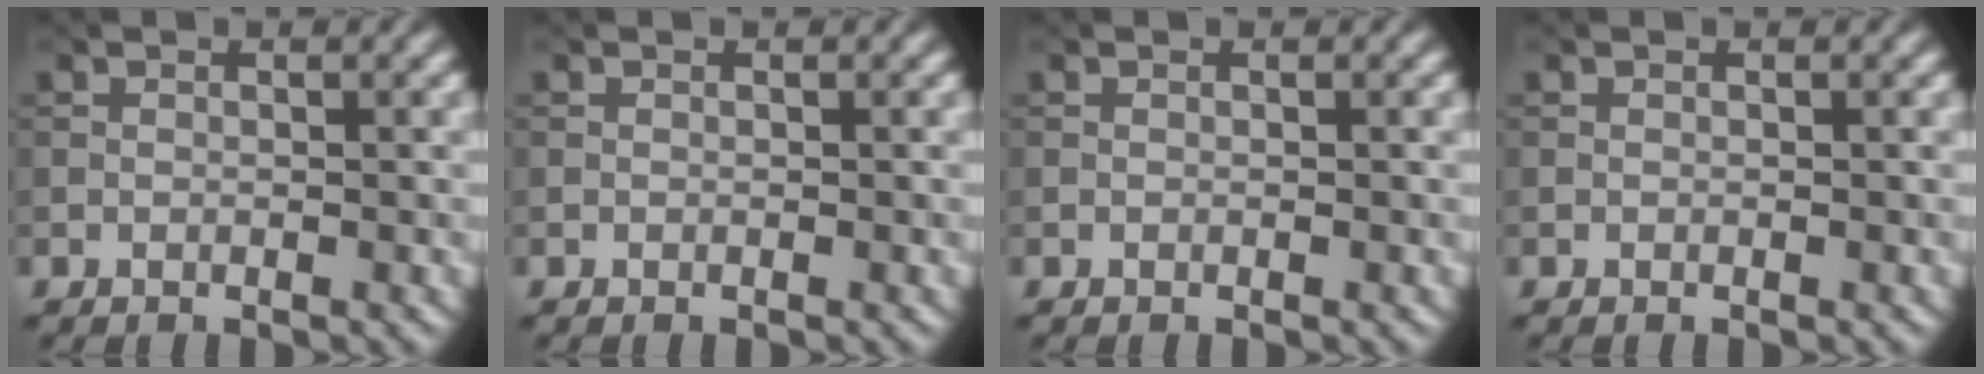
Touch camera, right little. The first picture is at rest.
{"total": 0.0}
{"total": 0.0}
{"total": 0.0}